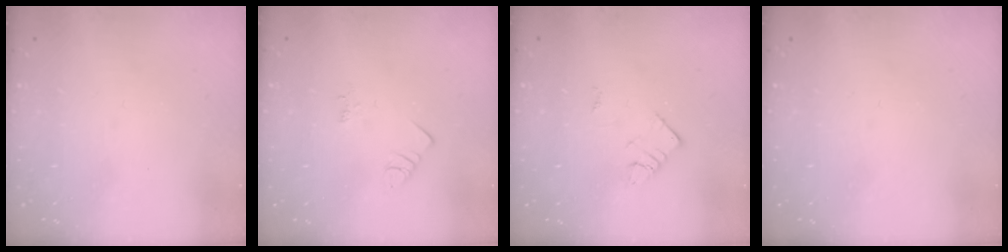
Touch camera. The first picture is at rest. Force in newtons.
{"total": 1.4, "press": 1.4, "slide": 0.3}
{"total": 3.3, "press": 3.3, "slide": 0.2}
{"total": 0.0}